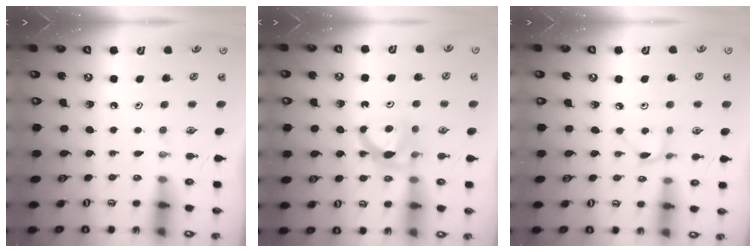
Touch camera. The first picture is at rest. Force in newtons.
{"total": 7.0, "press": 7.0, "slide": 0.6}
{"total": 2.5, "press": 2.5, "slide": 0.3}